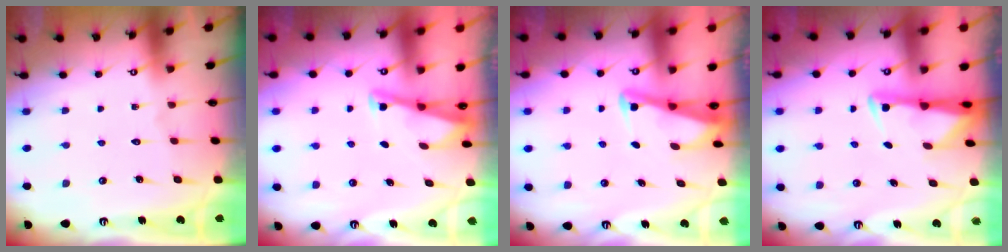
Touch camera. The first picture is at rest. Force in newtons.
{"total": 2.9, "press": 2.9, "slide": 0.3}
{"total": 2.7, "press": 2.7, "slide": 0.4}
{"total": 3.2, "press": 3.1, "slide": 0.5}